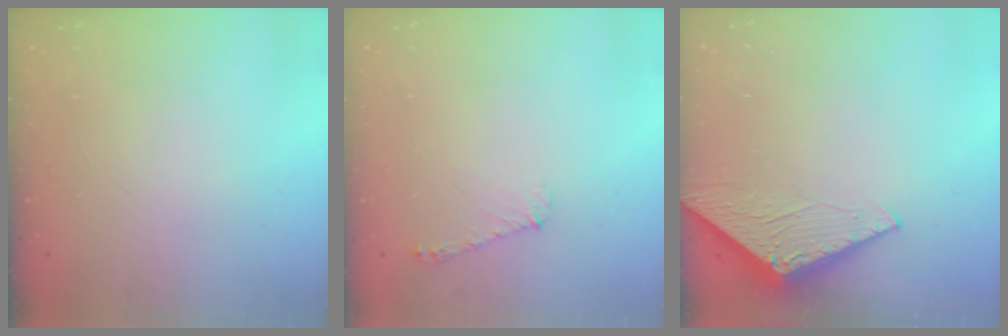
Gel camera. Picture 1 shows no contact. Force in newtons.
{"total": 4.4, "press": 4.3, "slide": 0.6}
{"total": 2.8, "press": 2.8, "slide": 0.2}